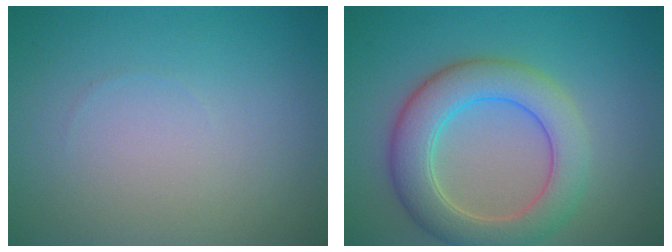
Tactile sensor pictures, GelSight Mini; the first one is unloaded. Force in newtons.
{"total": 6.3, "press": 6.3, "slide": 0.3}